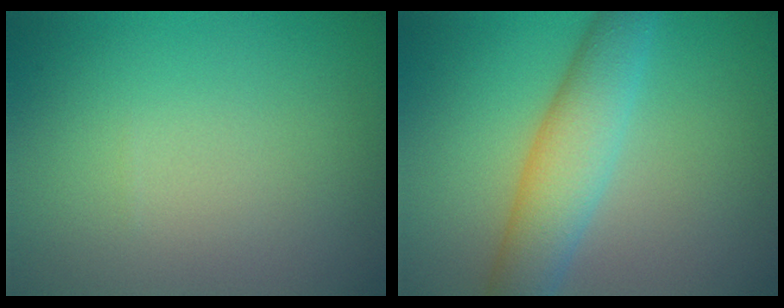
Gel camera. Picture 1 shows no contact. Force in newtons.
{"total": 5.3, "press": 5.3, "slide": 0.2}